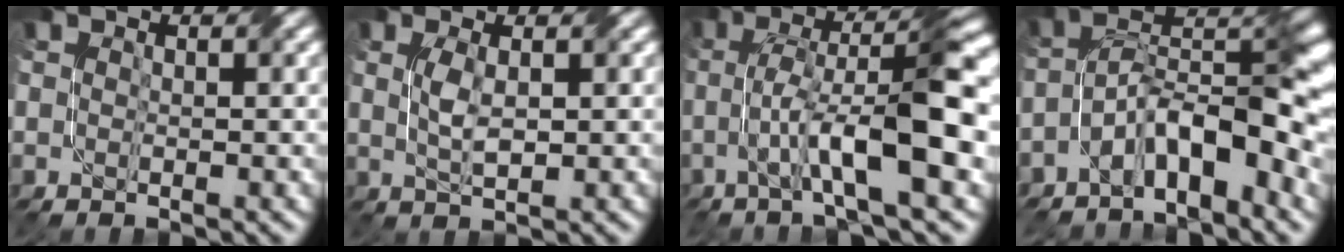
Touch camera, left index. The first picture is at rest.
{"total": 2.1, "force": [0.5, 0.6, 2.0], "torque": [-0.047, 0.004, 0.013]}
{"total": 10.4, "force": [-1.0, 2.0, 10.2], "torque": [-0.166, 0.020, -0.023]}
{"total": 7.9, "force": [-3.6, 2.8, 6.4], "torque": [-0.096, 0.018, -0.072]}